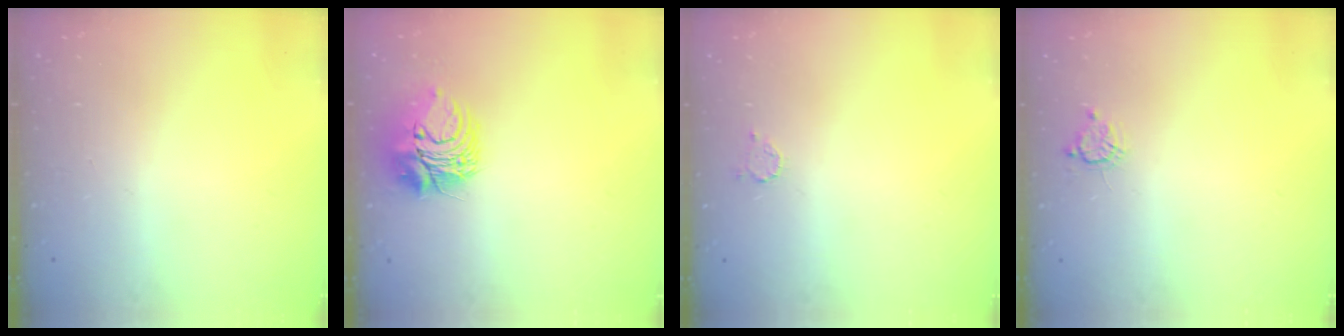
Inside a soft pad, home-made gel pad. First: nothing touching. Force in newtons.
{"total": 9.7, "press": 9.7, "slide": 0.5}
{"total": 2.3, "press": 2.3, "slide": 0.3}
{"total": 4.8, "press": 4.8, "slide": 0.5}